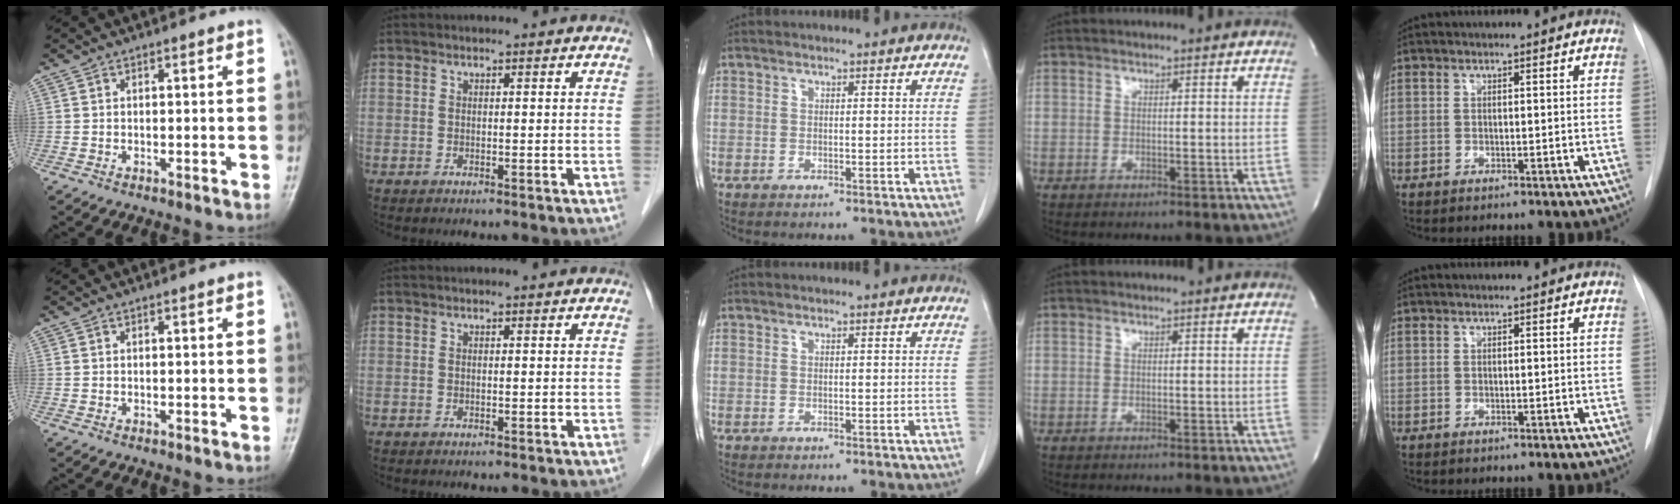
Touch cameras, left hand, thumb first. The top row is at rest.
{}